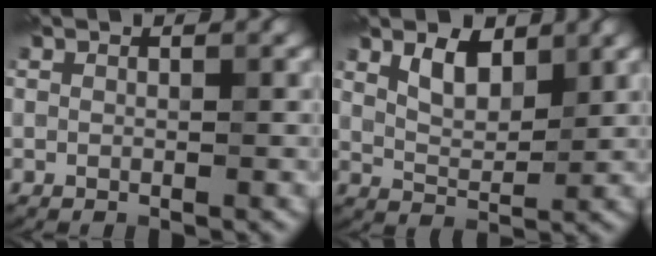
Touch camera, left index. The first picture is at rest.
{"total": 3.2, "force": [1.9, 1.5, 2.0], "torque": [-0.042, 0.005, 0.035]}